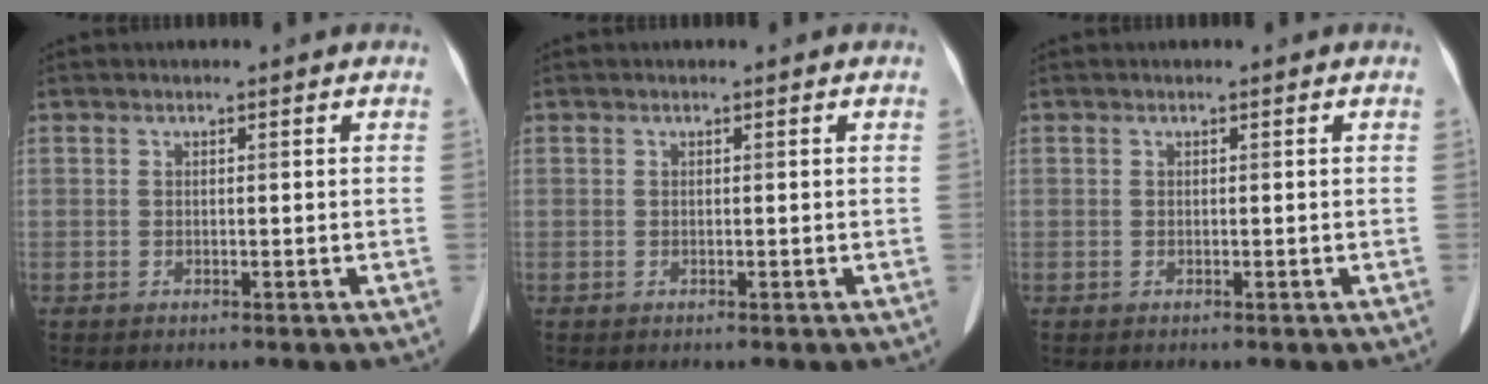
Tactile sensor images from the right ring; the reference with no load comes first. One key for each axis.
{"total": 0.0}
{"total": 0.0}